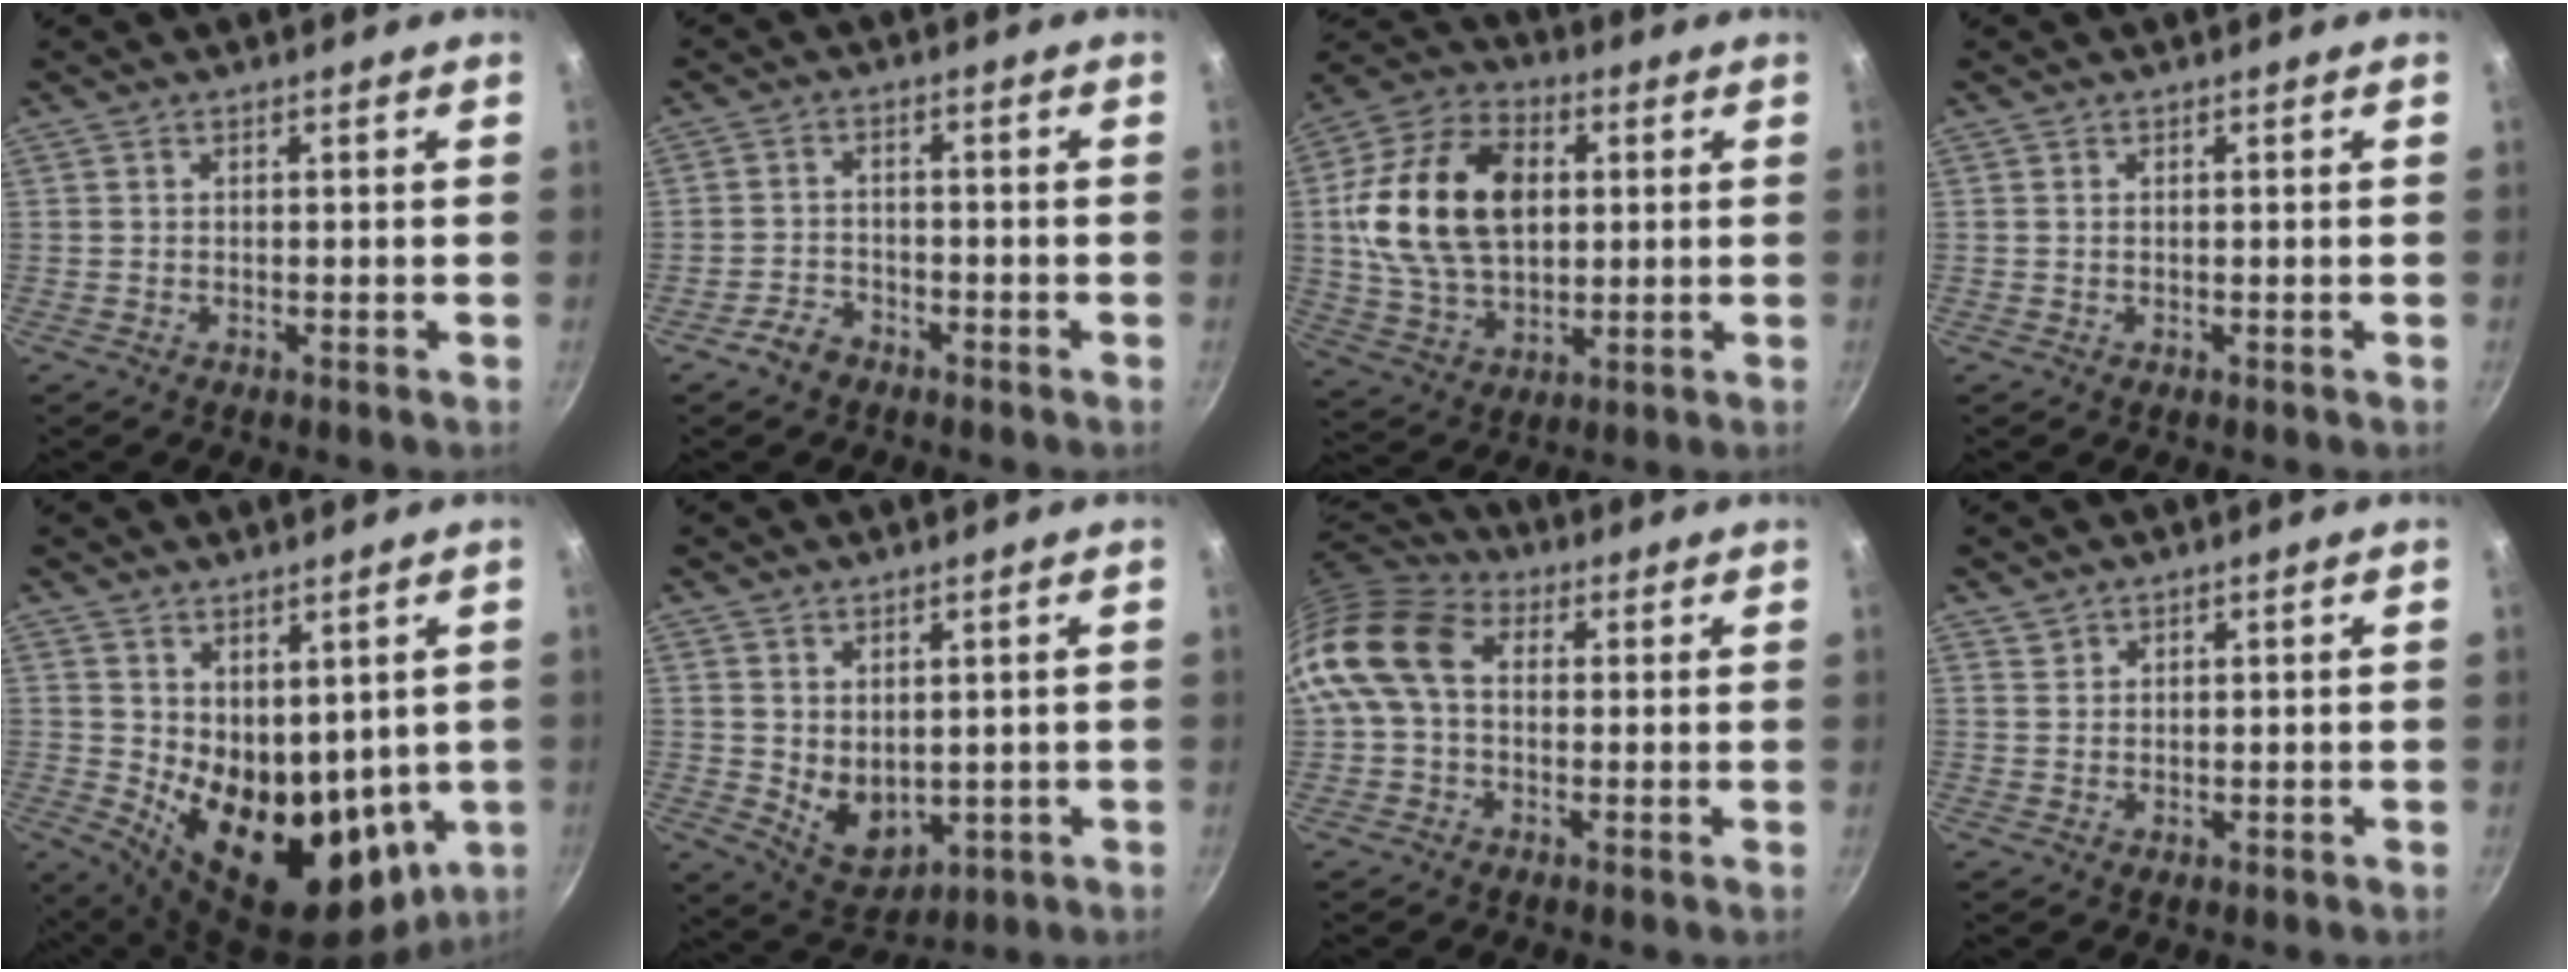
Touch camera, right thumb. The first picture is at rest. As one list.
[{"total": 3.8, "force": [-2.8, 2.3, 1.3], "torque": [-0.020, 0.031, -0.048]}, {"total": 20.7, "force": [3.0, 13.8, 15.1], "torque": [-0.262, 0.006, 0.049]}, {"total": 0.0}, {"total": 17.0, "force": [1.8, 10.7, 13.2], "torque": [-0.164, -0.045, 0.060]}, {"total": 7.2, "force": [1.2, 5.0, 5.0], "torque": [-0.063, -0.023, 0.044]}, {"total": 12.8, "force": [1.2, 9.1, 8.9], "torque": [-0.159, 0.025, 0.003]}, {"total": 1.1, "force": [0.9, 0.7, 0.1], "torque": [0.008, 0.000, 0.019]}]